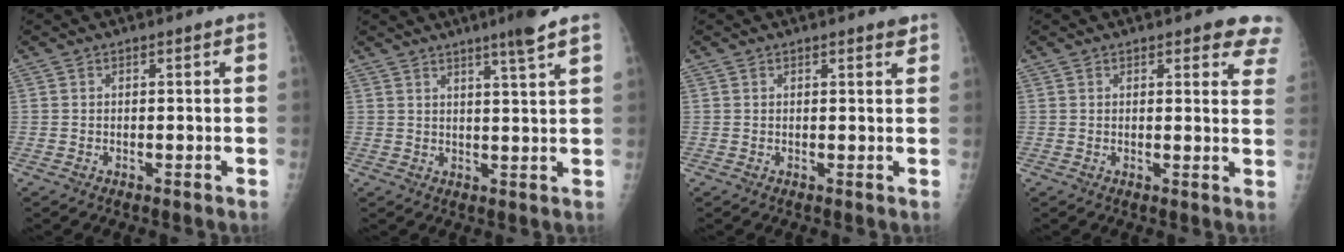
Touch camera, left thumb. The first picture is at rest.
{"total": 5.7, "force": [3.9, -0.7, 4.1], "torque": [-0.063, -0.023, 0.060]}
{"total": 1.1, "force": [0.8, 0.3, 0.7], "torque": [-0.005, -0.004, 0.009]}
{"total": 7.3, "force": [5.5, 2.5, 4.0], "torque": [-0.011, -0.023, 0.043]}